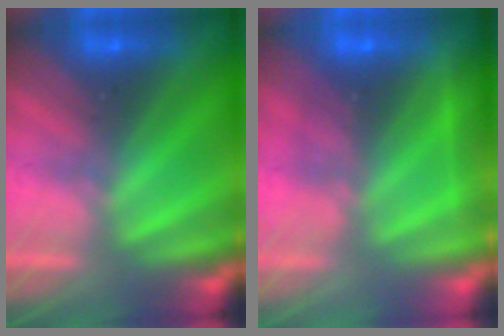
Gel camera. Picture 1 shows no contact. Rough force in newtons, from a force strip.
{"total": 2.3}